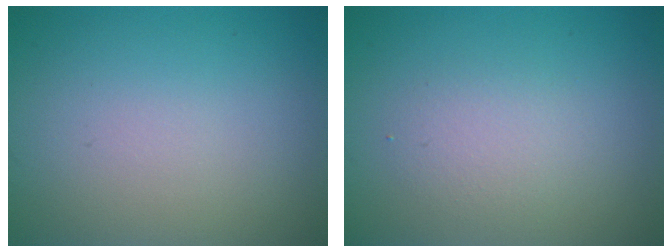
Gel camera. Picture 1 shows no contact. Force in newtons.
{"total": 2.1, "press": 2.1, "slide": 0.0}